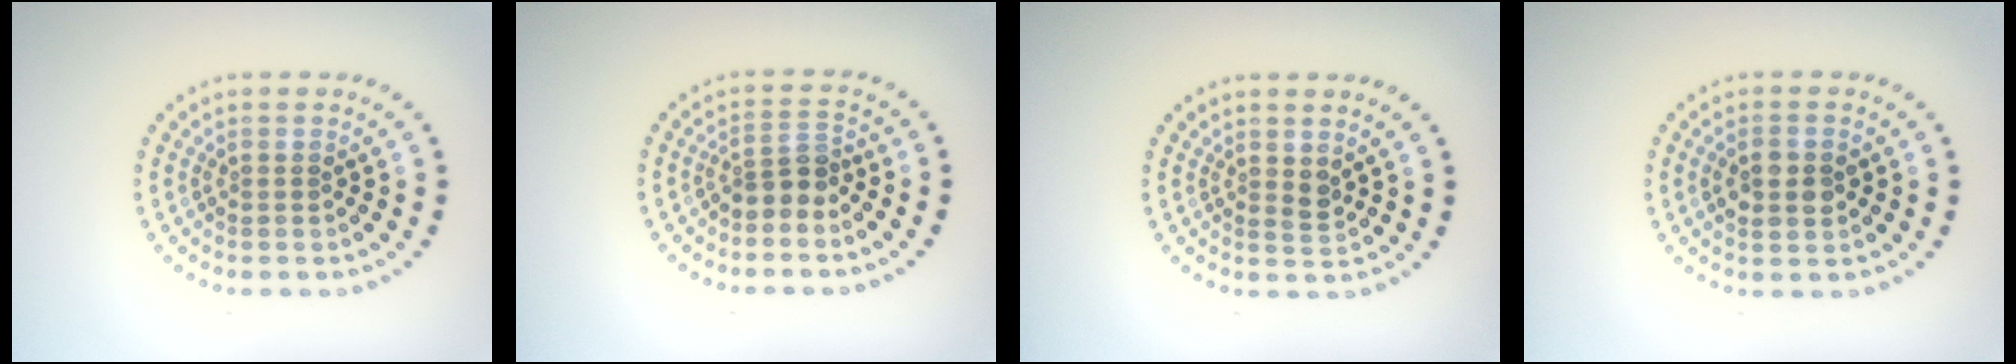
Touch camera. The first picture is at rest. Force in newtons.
{"total": 2.3, "press": 1.9, "slide": 1.4}
{"total": 1.1, "press": 1.0, "slide": 0.5}
{"total": 2.8, "press": 2.8, "slide": 0.2}